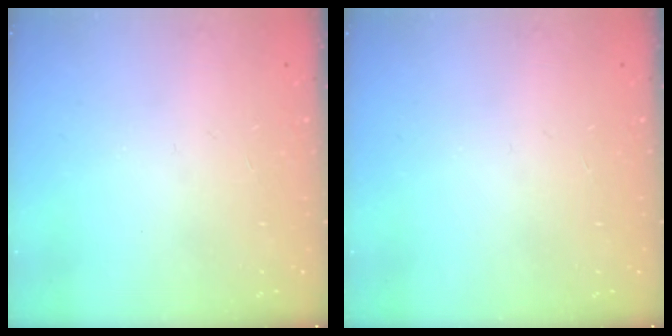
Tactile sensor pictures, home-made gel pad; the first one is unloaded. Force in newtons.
{"total": 0.0}